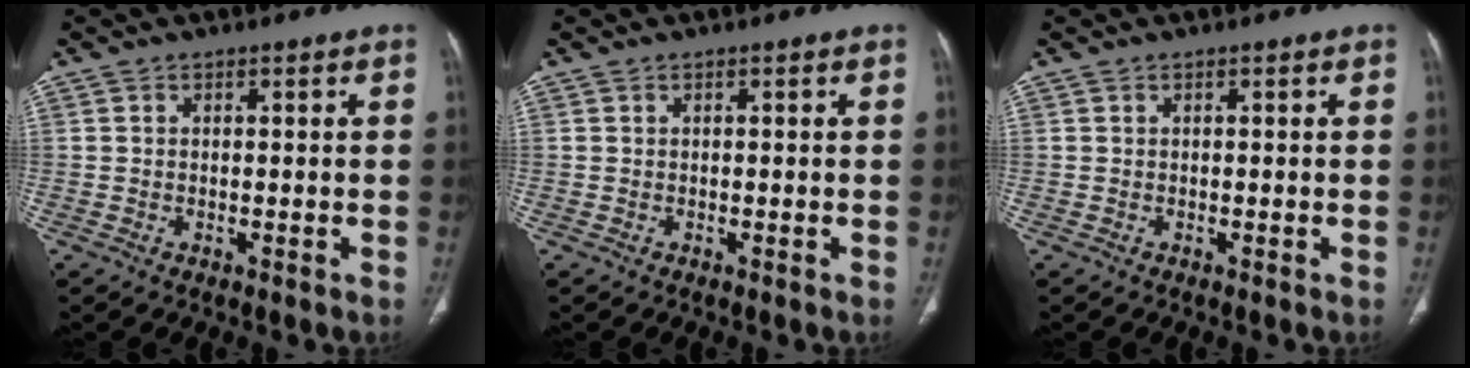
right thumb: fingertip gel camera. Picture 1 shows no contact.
{"total": 0.0}
{"total": 0.0}